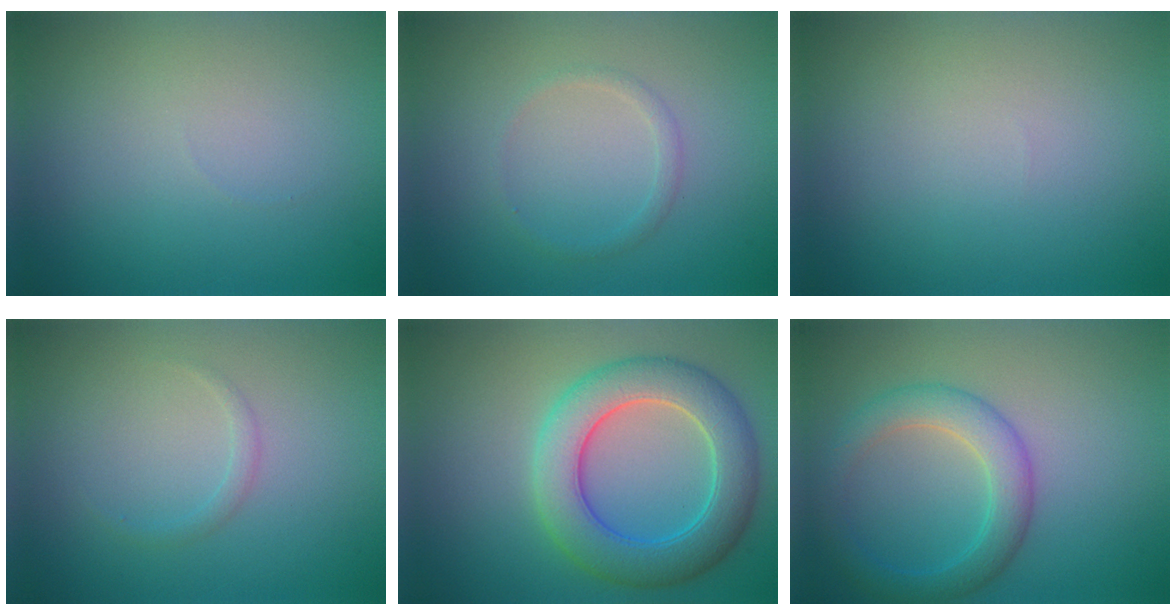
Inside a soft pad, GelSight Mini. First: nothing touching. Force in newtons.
{"total": 1.0, "press": 1.0, "slide": 0.1}
{"total": 0.0}
{"total": 0.8, "press": 0.8, "slide": 0.1}
{"total": 7.1, "press": 7.1, "slide": 0.3}
{"total": 4.0, "press": 4.0, "slide": 0.1}